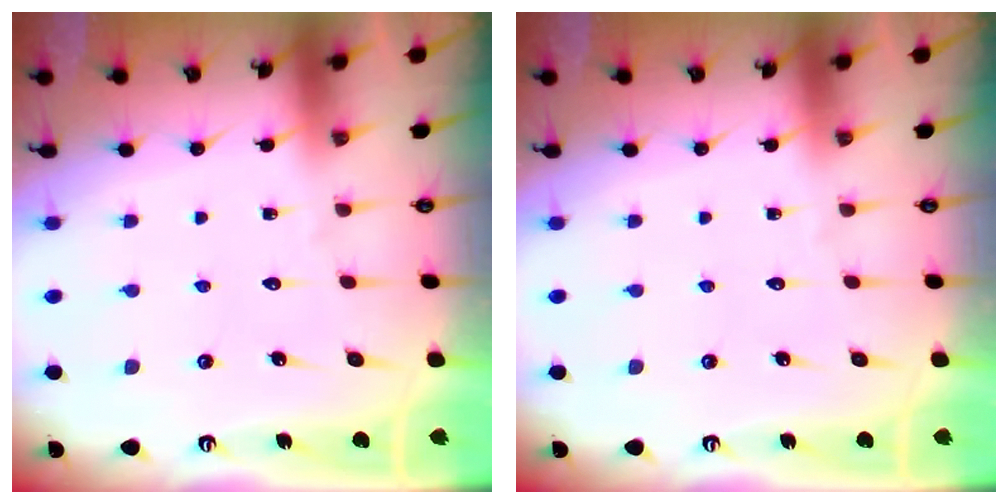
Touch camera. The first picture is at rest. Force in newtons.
{"total": 0.0}